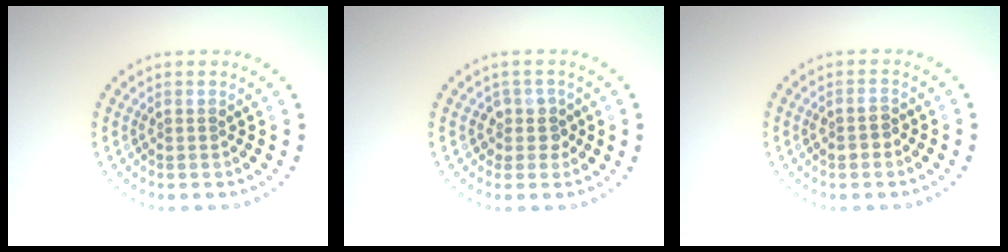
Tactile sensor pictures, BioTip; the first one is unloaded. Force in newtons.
{"total": 1.7, "press": 1.4, "slide": 1.0}
{"total": 1.4, "press": 1.4, "slide": 0.4}